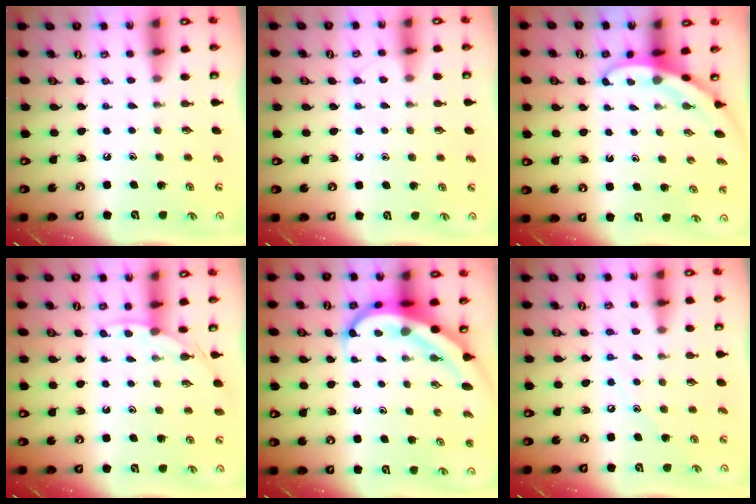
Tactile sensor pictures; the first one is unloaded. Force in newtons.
{"total": 5.1, "press": 5.0, "slide": 0.7}
{"total": 3.2, "press": 3.2, "slide": 0.2}
{"total": 2.9, "press": 2.9, "slide": 0.4}
{"total": 8.9, "press": 8.8, "slide": 1.2}
{"total": 5.6, "press": 5.6, "slide": 0.7}